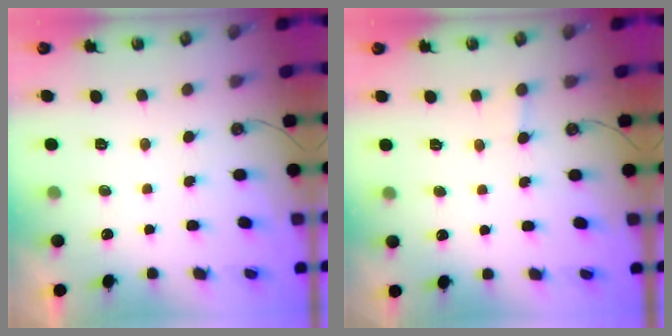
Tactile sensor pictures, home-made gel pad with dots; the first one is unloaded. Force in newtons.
{"total": 1.7, "press": 1.7, "slide": 0.1}